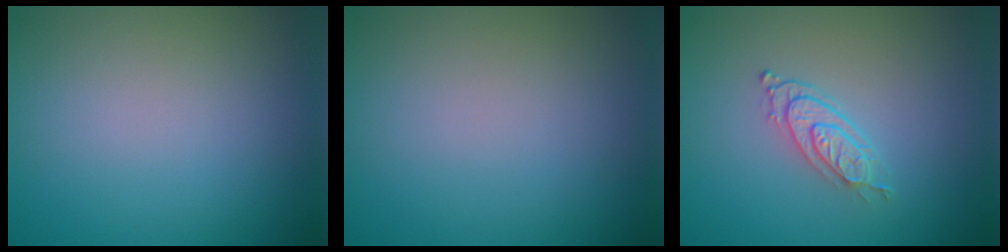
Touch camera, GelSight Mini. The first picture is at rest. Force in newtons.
{"total": 0.0}
{"total": 2.7, "press": 2.1, "slide": 1.6}